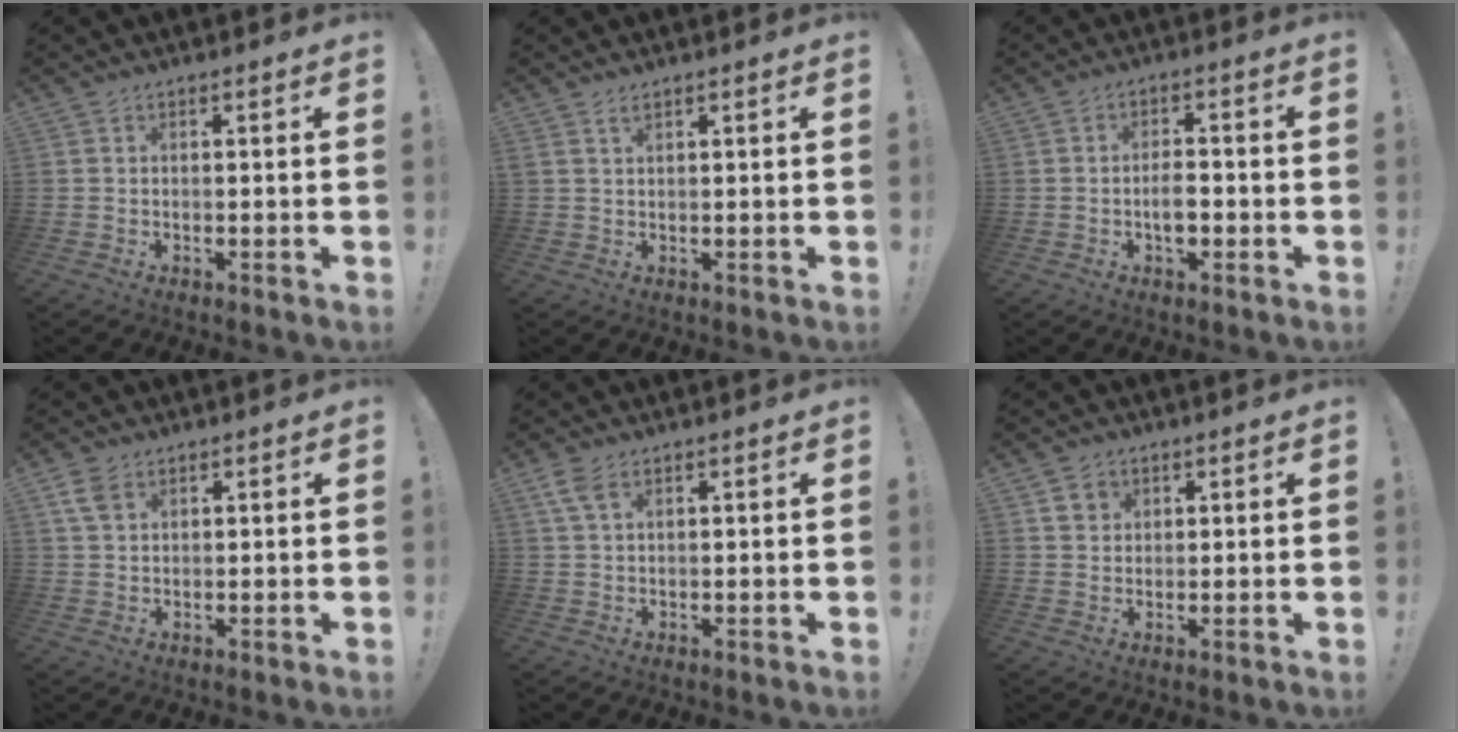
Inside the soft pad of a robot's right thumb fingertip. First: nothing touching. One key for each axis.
{"total": 1.7, "fx": 1.1, "fy": 0.4, "fz": 1.2, "tx": -0.025, "ty": 0.000, "tz": 0.019}
{"total": 4.8, "fx": -1.6, "fy": 3.2, "fz": 3.2, "tx": -0.037, "ty": 0.006, "tz": -0.029}
{"total": 4.7, "fx": 2.5, "fy": 2.9, "fz": 2.7, "tx": -0.046, "ty": -0.004, "tz": 0.048}
{"total": 4.5, "fx": 2.3, "fy": 2.4, "fz": 3.0, "tx": -0.060, "ty": -0.002, "tz": 0.045}
{"total": 4.1, "fx": 2.1, "fy": 3.3, "fz": 1.2, "tx": -0.015, "ty": -0.005, "tz": 0.039}